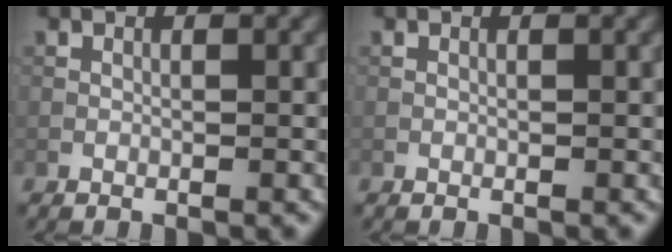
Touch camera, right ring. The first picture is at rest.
{"total": 0.0}